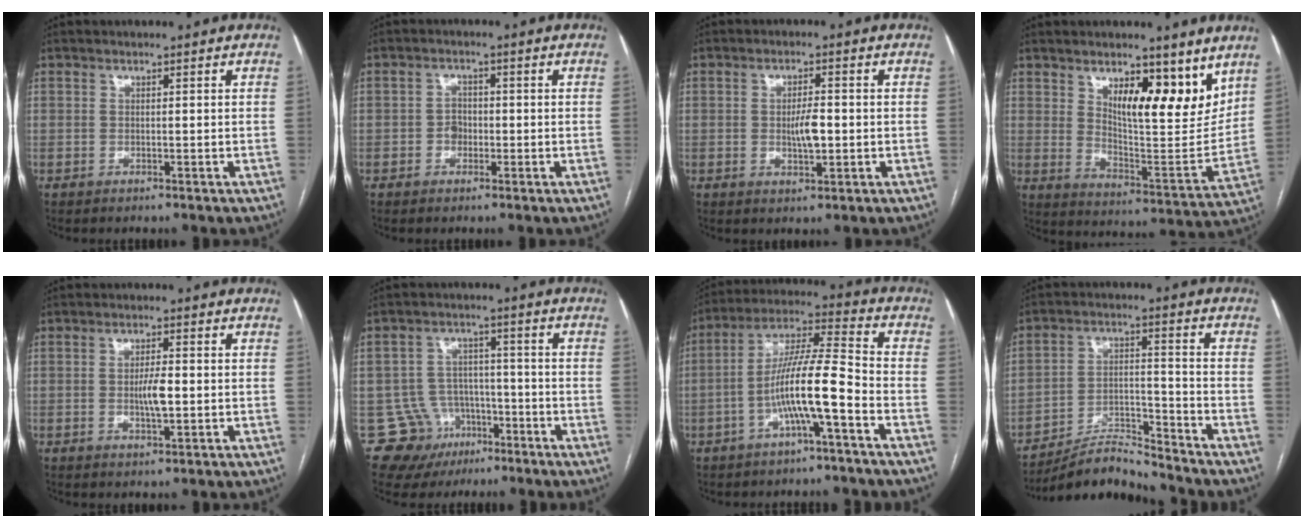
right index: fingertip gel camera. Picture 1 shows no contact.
{"total": 2.4, "force": [-0.7, 1.9, 1.2], "torque": [-0.013, 0.008, -0.013]}
{"total": 4.0, "force": [-0.4, 1.0, 3.9], "torque": [-0.067, -0.002, -0.004]}
{"total": 13.1, "force": [8.0, 4.1, 9.6], "torque": [-0.133, -0.017, 0.134]}
{"total": 3.8, "force": [-0.4, 0.6, 3.7], "torque": [-0.069, -0.002, -0.005]}
{"total": 9.4, "force": [-4.8, 8.0, 0.7], "torque": [-0.007, 0.036, -0.061]}
{"total": 11.4, "force": [-4.0, 0.5, 10.6], "torque": [-0.197, 0.023, -0.075]}
{"total": 8.0, "force": [-8.0, 0.1, 0.6], "torque": [-0.011, 0.017, -0.145]}